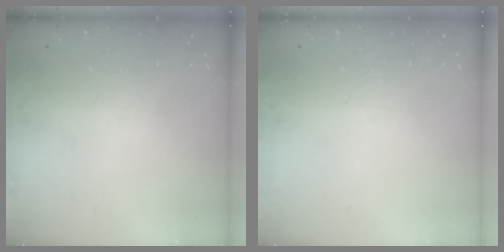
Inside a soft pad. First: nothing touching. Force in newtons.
{"total": 0.0}